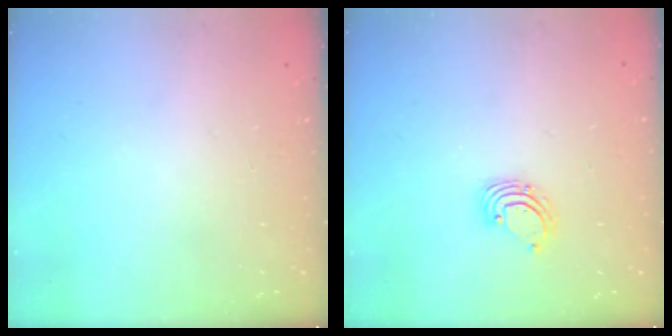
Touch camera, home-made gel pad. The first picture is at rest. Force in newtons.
{"total": 2.2, "press": 2.2, "slide": 0.2}